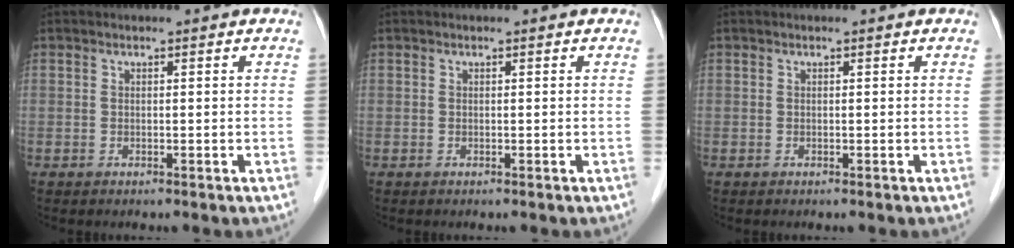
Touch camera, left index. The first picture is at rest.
{"total": 0.0}
{"total": 0.0}